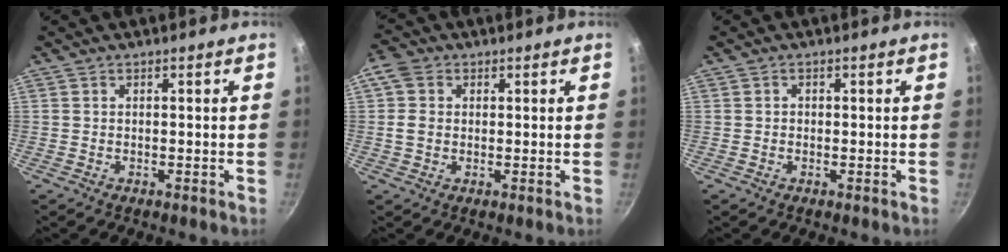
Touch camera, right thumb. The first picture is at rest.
{"total": 4.6, "force": [0.4, 3.7, 2.6], "torque": [-0.039, 0.005, -0.002]}
{"total": 1.2, "force": [-0.2, 1.1, 0.4], "torque": [-0.004, 0.003, -0.007]}